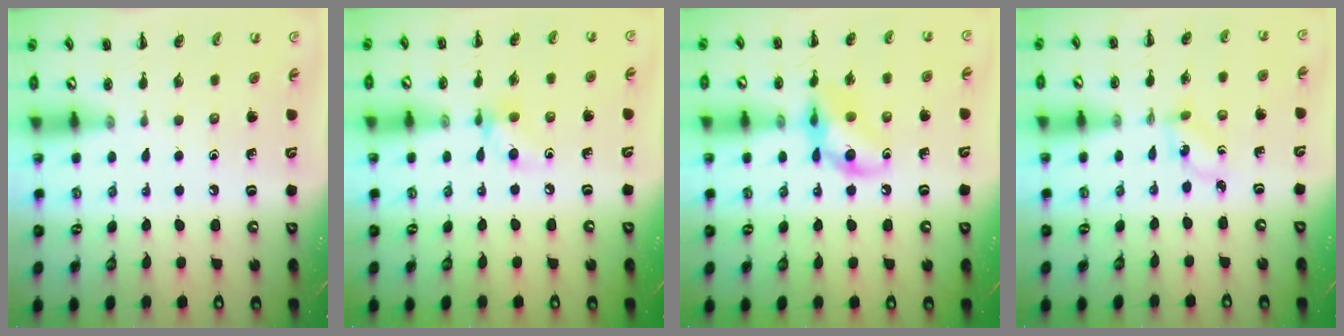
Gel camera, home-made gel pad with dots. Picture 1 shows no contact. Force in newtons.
{"total": 5.8, "press": 5.7, "slide": 0.6}
{"total": 12.0, "press": 11.9, "slide": 1.8}
{"total": 1.7, "press": 1.5, "slide": 0.8}